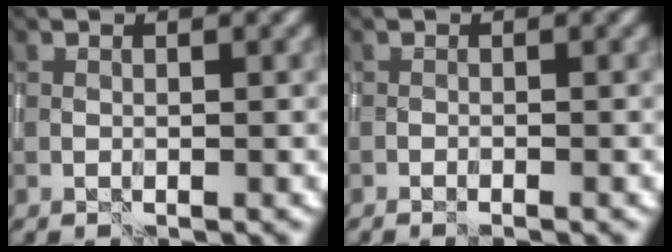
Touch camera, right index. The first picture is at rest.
{"total": 1.0, "force": [-0.8, 0.2, 0.6], "torque": [-0.010, 0.005, -0.016]}